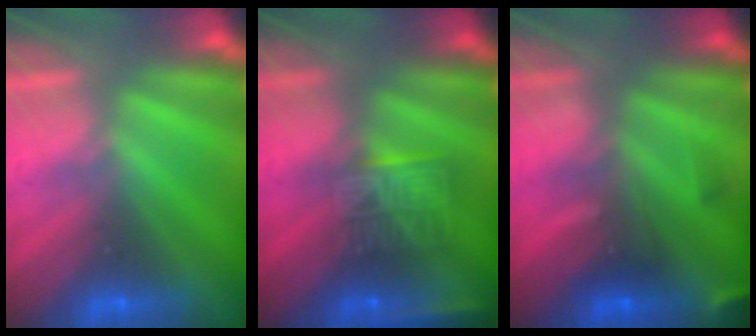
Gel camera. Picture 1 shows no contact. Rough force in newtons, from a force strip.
{"total": 8.1}
{"total": 9.4}